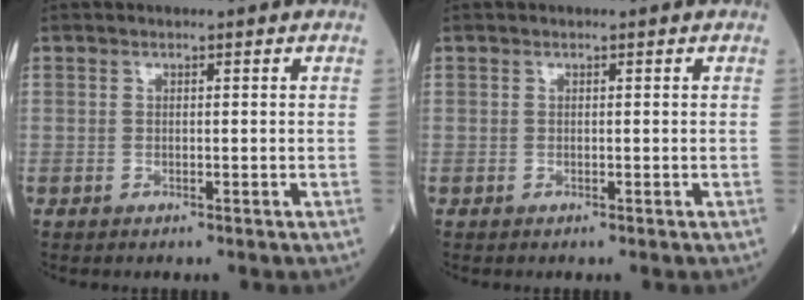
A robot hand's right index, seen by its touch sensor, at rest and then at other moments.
{"total": 0.0}